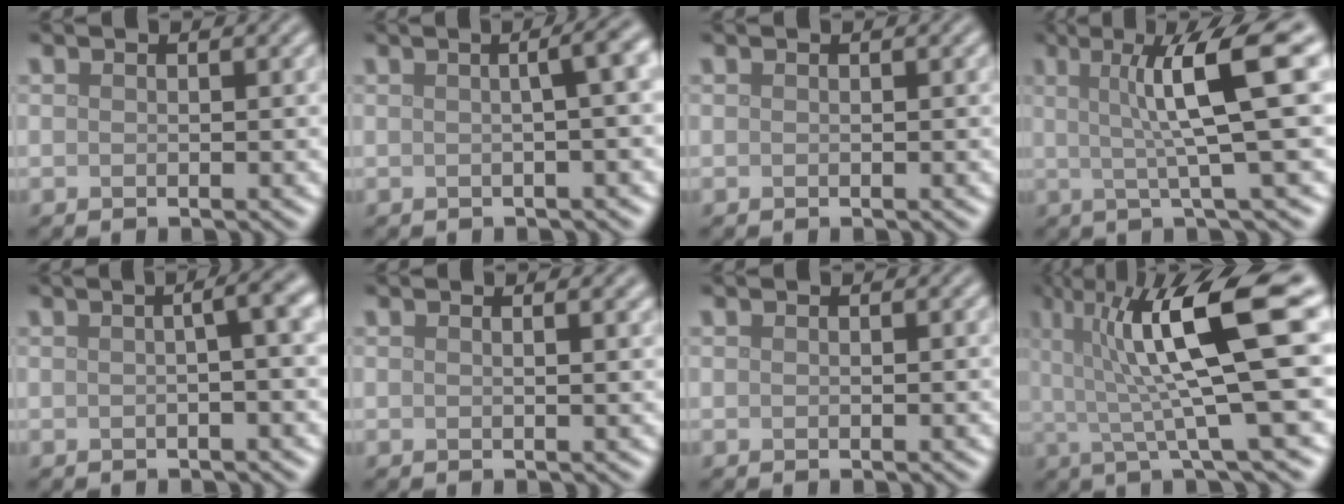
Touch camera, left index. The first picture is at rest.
{"total": 4.8, "force": [0.8, 1.9, 4.4], "torque": [-0.026, 0.025, -0.005]}
{"total": 0.0}
{"total": 8.6, "force": [1.8, 1.4, 8.3], "torque": [-0.112, 0.014, 0.026]}
{"total": 4.2, "force": [0.4, 1.4, 4.0], "torque": [-0.033, 0.023, 0.000]}
{"total": 1.6, "force": [0.8, 0.6, 1.2], "torque": [-0.007, 0.002, 0.001]}
{"total": 0.0}
{"total": 11.9, "force": [2.9, 2.4, 11.3], "torque": [-0.178, 0.009, 0.050]}